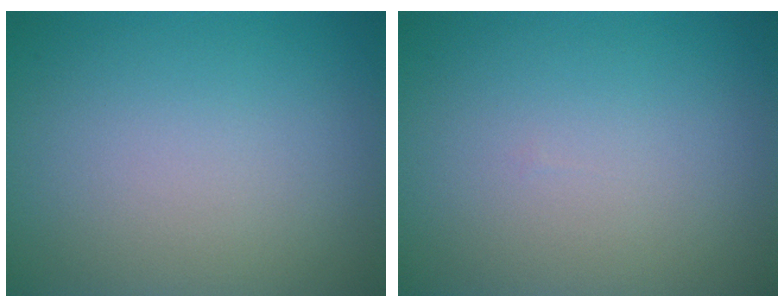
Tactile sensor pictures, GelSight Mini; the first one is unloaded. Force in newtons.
{"total": 0.0}